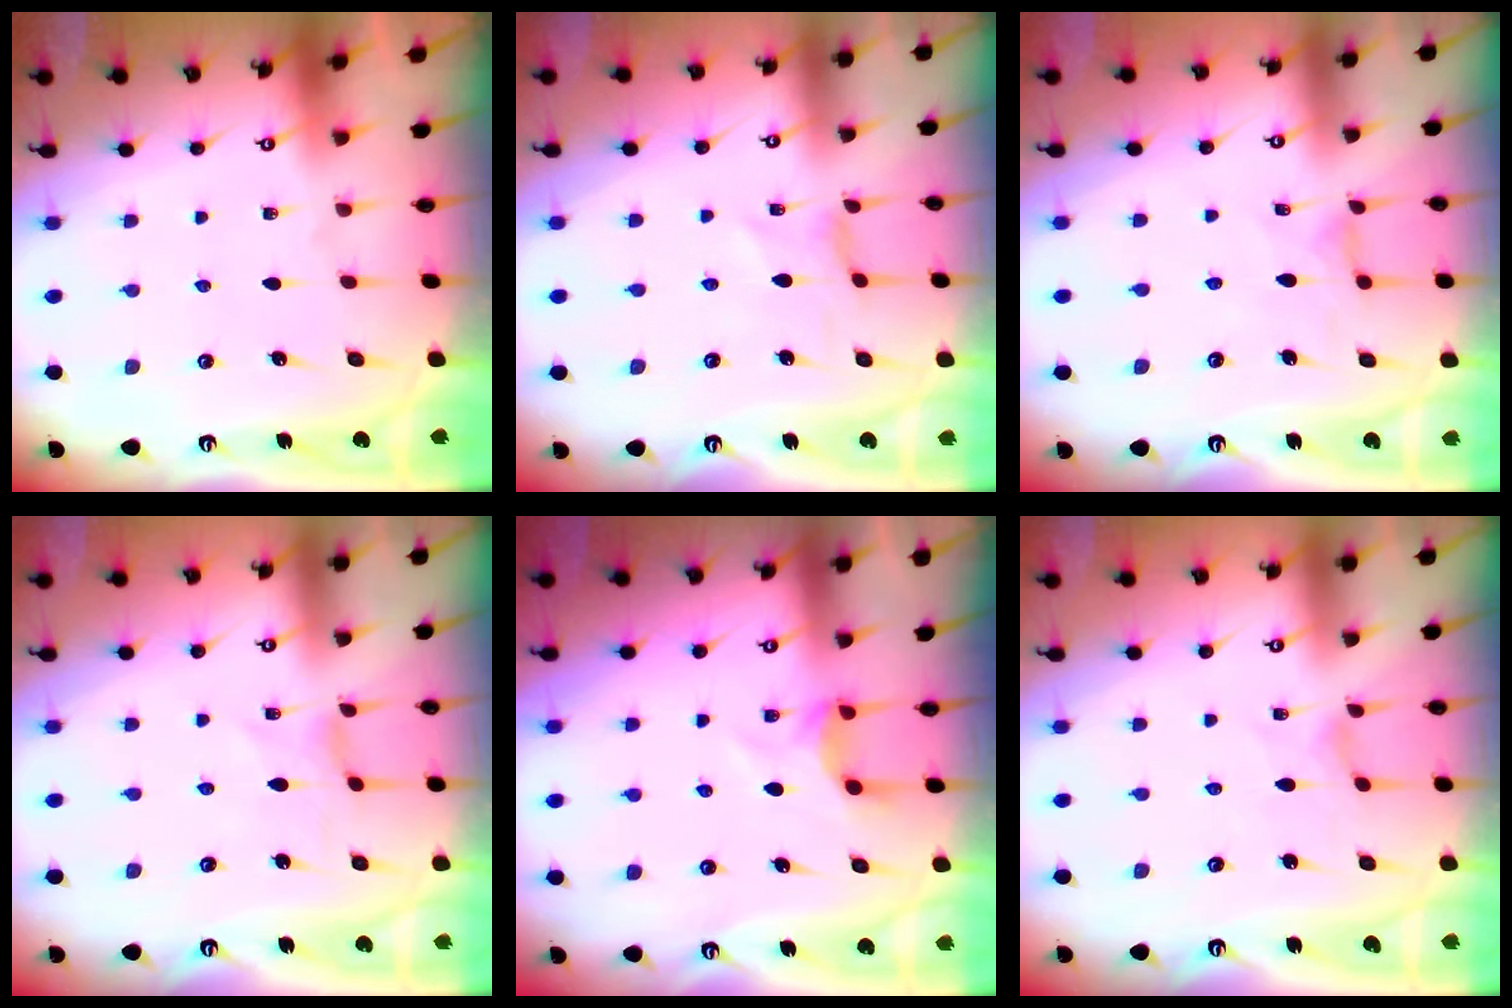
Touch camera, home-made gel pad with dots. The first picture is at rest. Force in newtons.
{"total": 0.0}
{"total": 1.2, "press": 1.2, "slide": 0.3}
{"total": 0.0}
{"total": 4.8, "press": 4.7, "slide": 0.8}
{"total": 0.0}